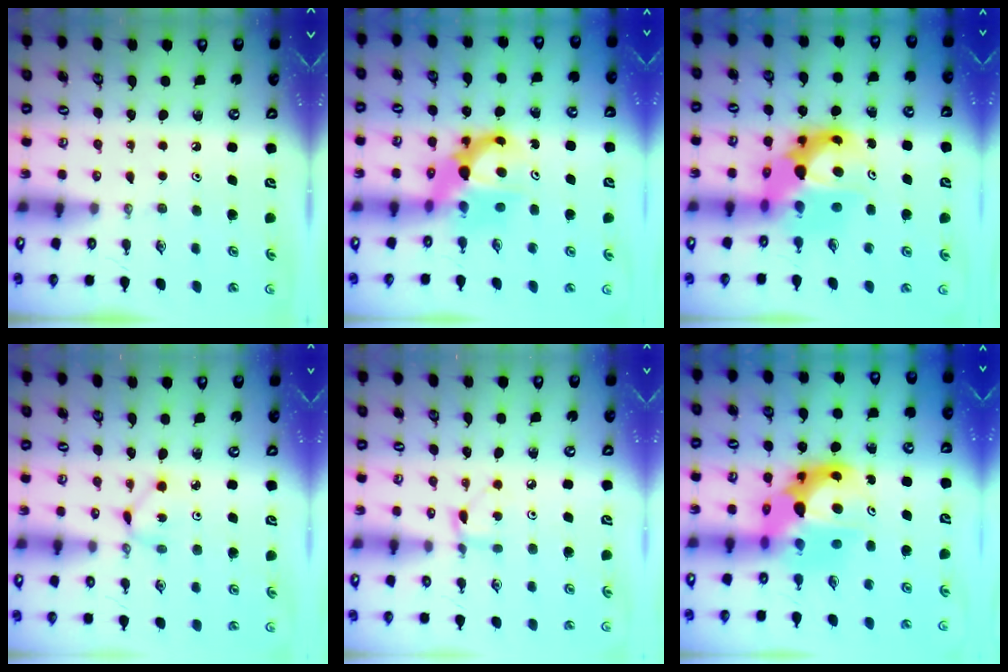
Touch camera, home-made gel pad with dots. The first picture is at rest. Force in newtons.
{"total": 8.2, "press": 8.2, "slide": 0.7}
{"total": 11.9, "press": 11.9, "slide": 0.9}
{"total": 1.6, "press": 1.6, "slide": 0.2}
{"total": 2.9, "press": 2.9, "slide": 0.3}
{"total": 13.9, "press": 13.8, "slide": 1.3}